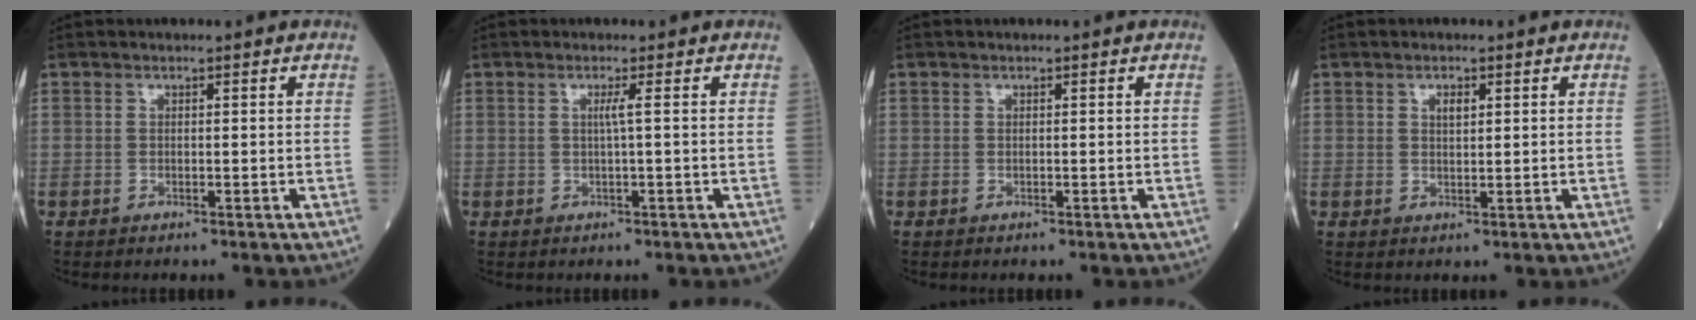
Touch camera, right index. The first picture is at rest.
{"total": 1.3, "force": [0.2, -0.5, 1.1], "torque": [-0.019, 0.001, 0.003]}
{"total": 0.0}
{"total": 1.6, "force": [0.8, 0.6, 1.3], "torque": [-0.022, 0.000, 0.015]}